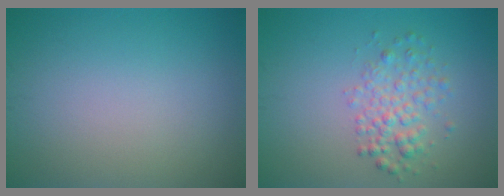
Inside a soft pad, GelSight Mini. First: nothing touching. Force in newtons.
{"total": 2.8, "press": 2.8, "slide": 0.1}